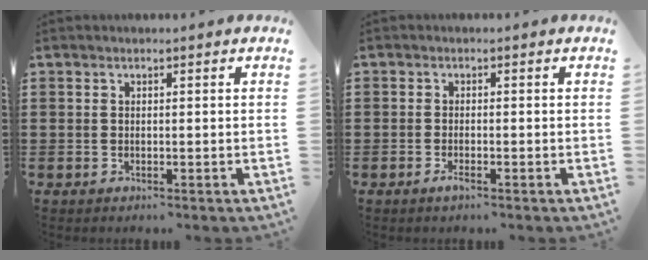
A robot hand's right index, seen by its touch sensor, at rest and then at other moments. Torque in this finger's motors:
{"motor_torque": [1.81, 0.33, 0.49, 0.04]}